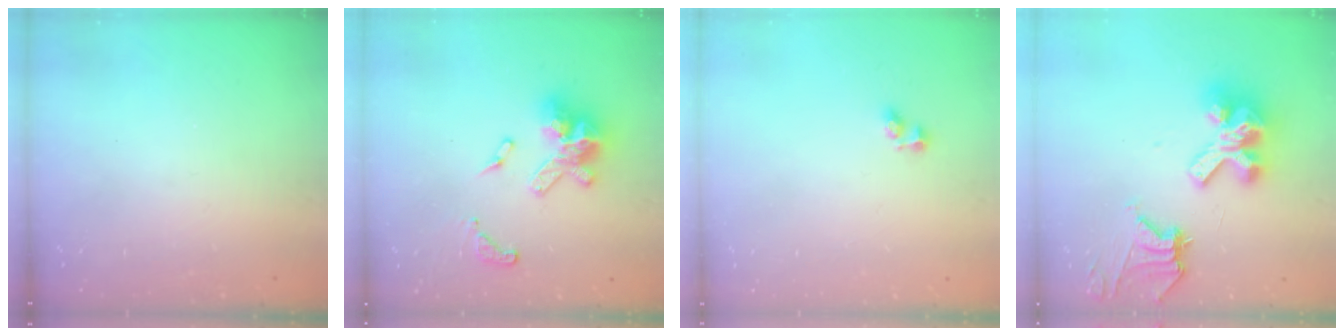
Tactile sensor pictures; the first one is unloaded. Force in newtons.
{"total": 15.8, "press": 15.8, "slide": 1.4}
{"total": 3.0, "press": 2.7, "slide": 1.3}
{"total": 15.5, "press": 15.4, "slide": 1.5}